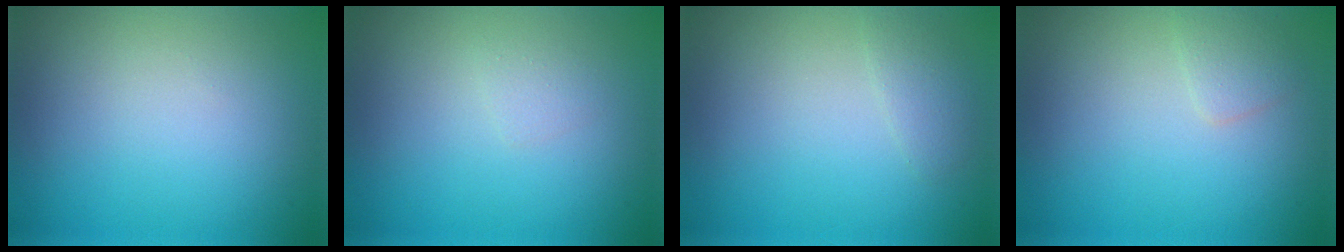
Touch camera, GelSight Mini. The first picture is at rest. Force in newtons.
{"total": 0.8, "press": 0.8, "slide": 0.0}
{"total": 1.3, "press": 1.3, "slide": 0.1}
{"total": 1.3, "press": 1.3, "slide": 0.1}